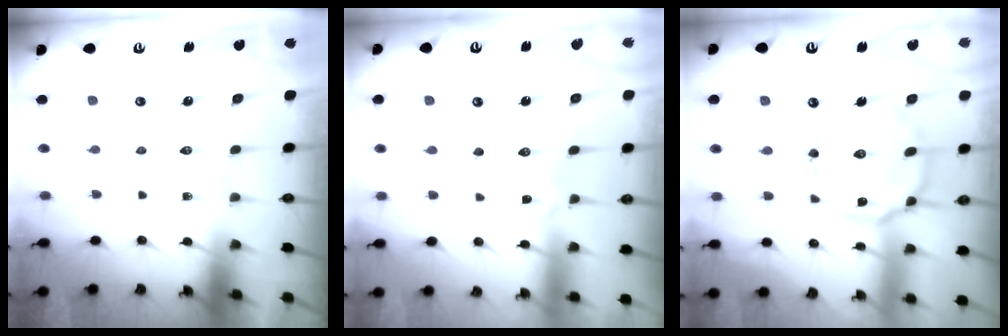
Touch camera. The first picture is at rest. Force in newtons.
{"total": 1.2, "press": 1.2, "slide": 0.2}
{"total": 13.9, "press": 13.9, "slide": 1.2}